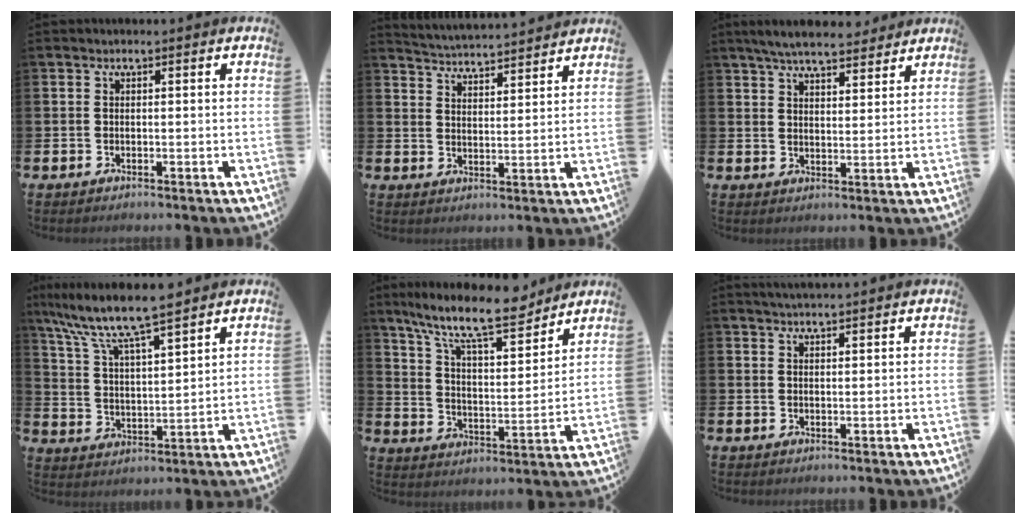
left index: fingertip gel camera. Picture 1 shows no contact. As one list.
[{"total": 4.5, "force": [4.5, -0.1, -0.2], "torque": [-0.018, -0.035, 0.081]}, {"total": 6.2, "force": [5.8, 1.1, 1.6], "torque": [-0.040, -0.025, 0.104]}, {"total": 9.2, "force": [8.2, 1.0, 4.1], "torque": [-0.115, -0.043, 0.143]}, {"total": 12.4, "force": [10.4, 2.6, 6.2], "torque": [-0.137, -0.060, 0.177]}, {"total": 2.6, "force": [2.5, 0.1, 0.5], "torque": [-0.013, -0.007, 0.046]}]